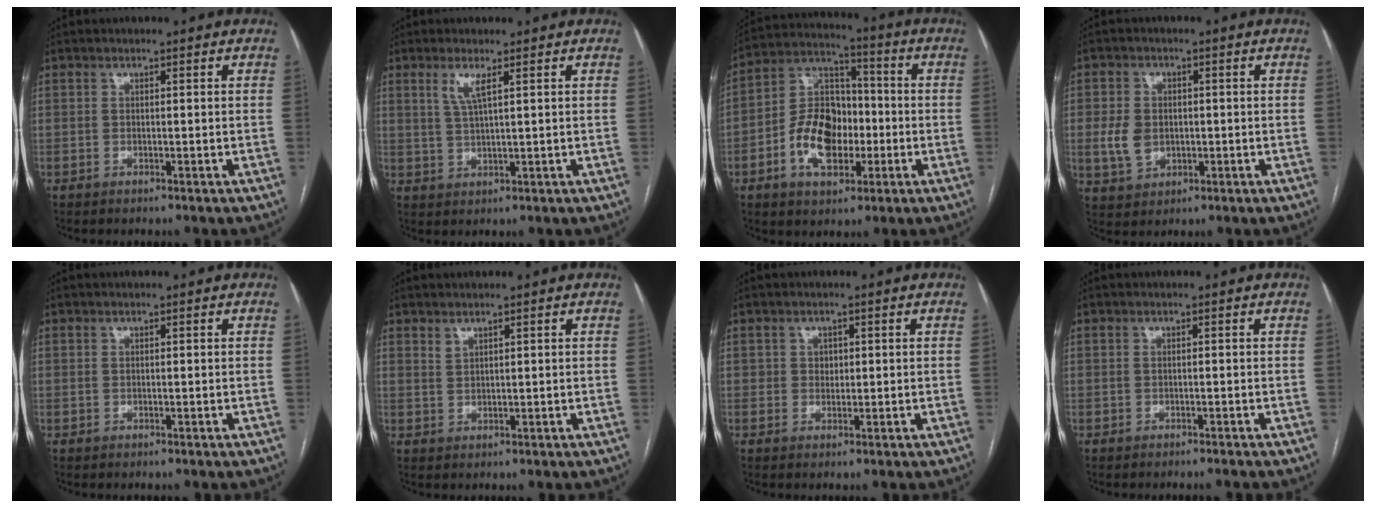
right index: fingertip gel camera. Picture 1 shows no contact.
{"total": 3.3, "force": [1.7, 0.2, 2.9], "torque": [-0.065, -0.003, 0.036]}
{"total": 12.7, "force": [-3.5, 7.6, 9.5], "torque": [-0.196, 0.021, -0.057]}
{"total": 5.7, "force": [-0.3, 4.5, 3.6], "torque": [-0.076, 0.008, 0.005]}
{"total": 0.0}
{"total": 1.1, "force": [1.0, 0.2, 0.4], "torque": [-0.006, -0.002, 0.023]}
{"total": 1.6, "force": [0.3, 1.4, 0.8], "torque": [-0.011, 0.003, 0.004]}
{"total": 1.5, "force": [-1.4, -0.5, 0.4], "torque": [-0.003, 0.000, -0.018]}